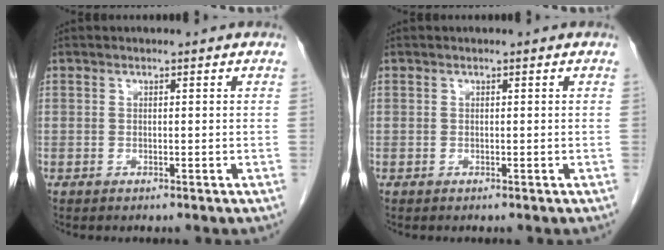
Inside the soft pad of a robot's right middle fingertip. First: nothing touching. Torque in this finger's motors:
{"motor_torque": [-0.02, 0.02, 0.00, 0.00]}